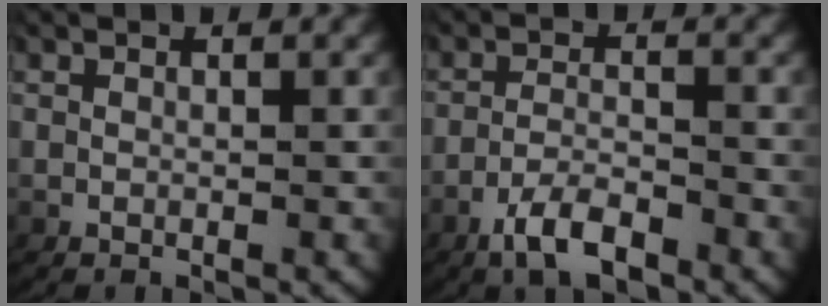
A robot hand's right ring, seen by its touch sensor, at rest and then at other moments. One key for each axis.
{"total": 4.1, "fx": -2.9, "fy": 1.6, "fz": 2.5, "tx": -0.045, "ty": -0.006, "tz": -0.049}